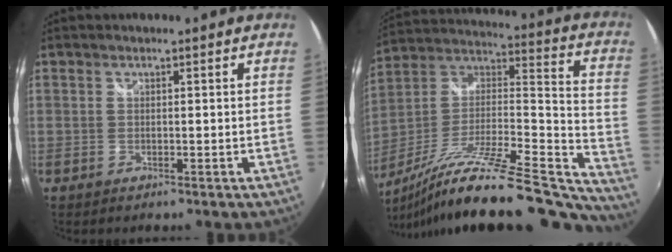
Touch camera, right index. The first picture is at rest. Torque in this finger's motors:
{"motor_torque": [1.07, -1.07, 0.53, 0.17]}